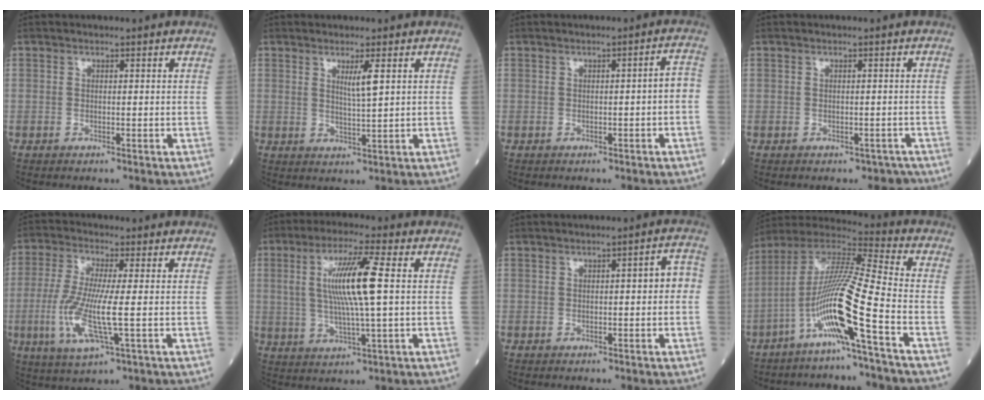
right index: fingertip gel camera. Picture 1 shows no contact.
{"total": 3.3, "force": [1.3, -0.3, 3.0], "torque": [-0.057, -0.006, 0.025]}
{"total": 2.4, "force": [-0.6, 0.3, 2.3], "torque": [-0.022, 0.008, -0.011]}
{"total": 2.1, "force": [-1.7, 1.3, 0.1], "torque": [0.001, 0.009, -0.023]}
{"total": 10.3, "force": [-1.9, 1.0, 10.1], "torque": [-0.225, -0.017, -0.041]}
{"total": 10.6, "force": [1.6, 0.2, 10.5], "torque": [-0.206, 0.004, 0.029]}
{"total": 3.3, "force": [-0.2, 0.9, 3.2], "torque": [-0.034, 0.016, -0.006]}
{"total": 14.4, "force": [-6.0, -1.2, 13.1], "torque": [-0.261, 0.000, -0.124]}